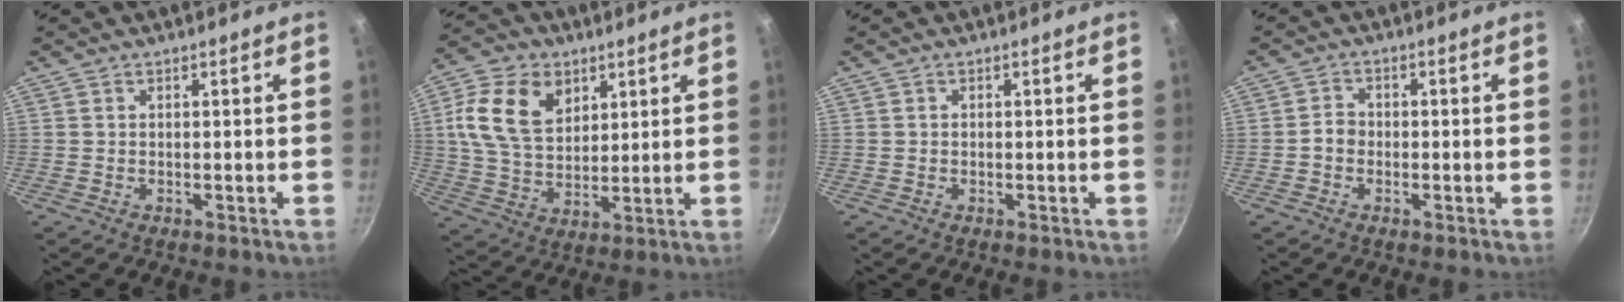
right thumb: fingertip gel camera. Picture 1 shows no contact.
{"total": 14.7, "force": [5.2, 10.2, 9.2], "torque": [-0.150, -0.011, 0.093]}
{"total": 0.6, "force": [0.0, 0.5, 0.2], "torque": [-0.001, 0.003, 0.000]}
{"total": 2.6, "force": [-0.8, 2.2, 1.3], "torque": [-0.013, 0.017, -0.020]}